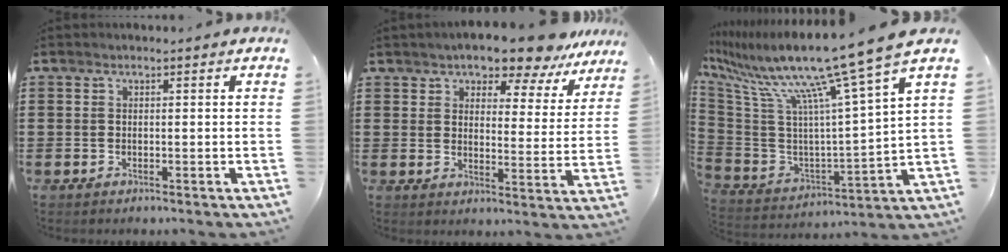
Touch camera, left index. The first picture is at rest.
{"total": 6.8, "force": [6.3, 1.0, 2.1], "torque": [-0.053, -0.037, 0.108]}
{"total": 14.7, "force": [11.2, -0.2, 9.5], "torque": [-0.215, -0.077, 0.171]}